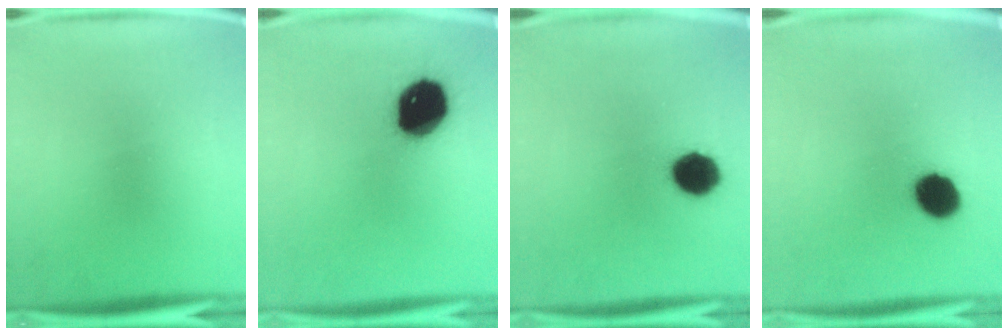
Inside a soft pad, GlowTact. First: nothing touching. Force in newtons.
{"total": 17.6}
{"total": 10.4}
{"total": 9.5}